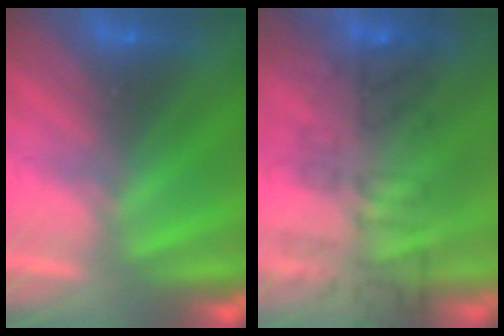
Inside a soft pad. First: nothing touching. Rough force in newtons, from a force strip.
{"total": 8.9}